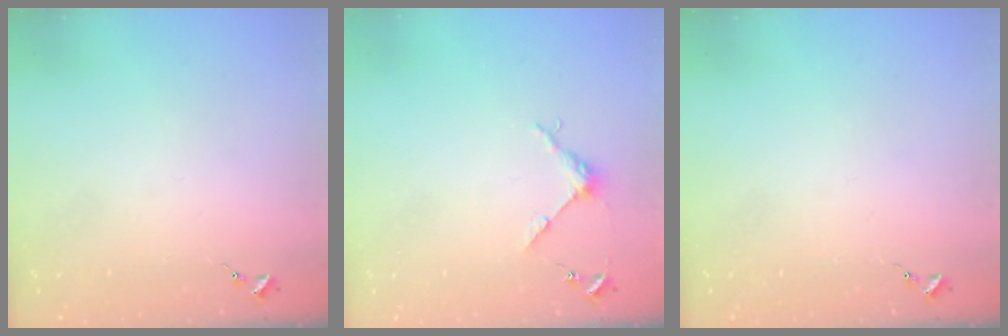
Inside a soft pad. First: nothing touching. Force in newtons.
{"total": 3.8, "press": 3.7, "slide": 0.4}
{"total": 0.0}